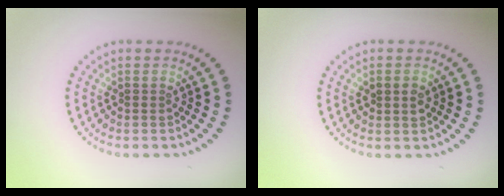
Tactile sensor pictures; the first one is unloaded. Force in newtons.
{"total": 1.5, "press": 1.5, "slide": 0.2}